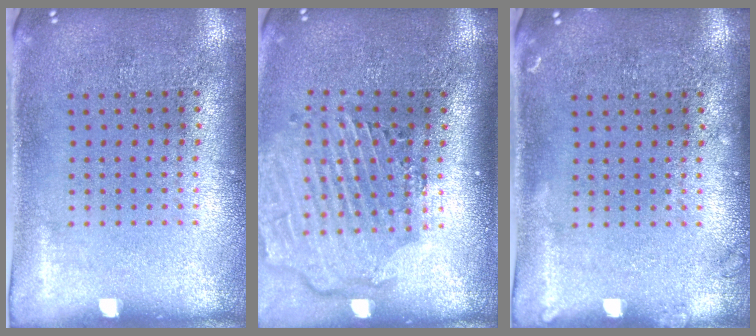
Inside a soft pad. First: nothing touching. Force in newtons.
{"total": 2.8, "press": 2.3, "slide": 1.7}
{"total": 0.7, "press": 0.7, "slide": 0.2}